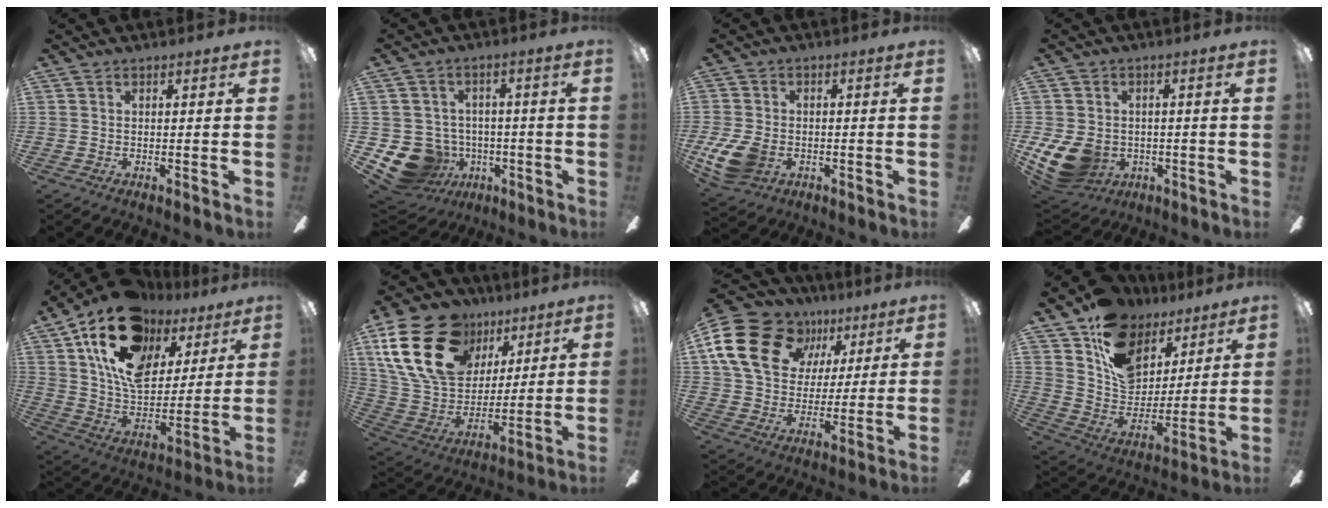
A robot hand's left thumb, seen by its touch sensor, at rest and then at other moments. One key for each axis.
{"total": 13.1, "fx": -4.9, "fy": 10.9, "fz": 5.4, "tx": -0.138, "ty": 0.030, "tz": -0.076}
{"total": 9.9, "fx": -2.6, "fy": 7.0, "fz": 6.5, "tx": -0.154, "ty": 0.006, "tz": -0.042}
{"total": 11.3, "fx": -2.9, "fy": 9.0, "fz": 6.2, "tx": -0.144, "ty": 0.004, "tz": -0.051}
{"total": 21.6, "fx": 11.6, "fy": 13.2, "fz": 12.6, "tx": -0.230, "ty": -0.056, "tz": 0.207}
{"total": 24.2, "fx": 12.2, "fy": 16.3, "fz": 13.1, "tx": -0.276, "ty": -0.044, "tz": 0.233}
{"total": 21.9, "fx": 10.1, "fy": 15.7, "fz": 11.5, "tx": -0.212, "ty": -0.032, "tz": 0.188}
{"total": 16.7, "fx": 9.9, "fy": 11.2, "fz": 7.5, "tx": -0.140, "ty": -0.054, "tz": 0.190}